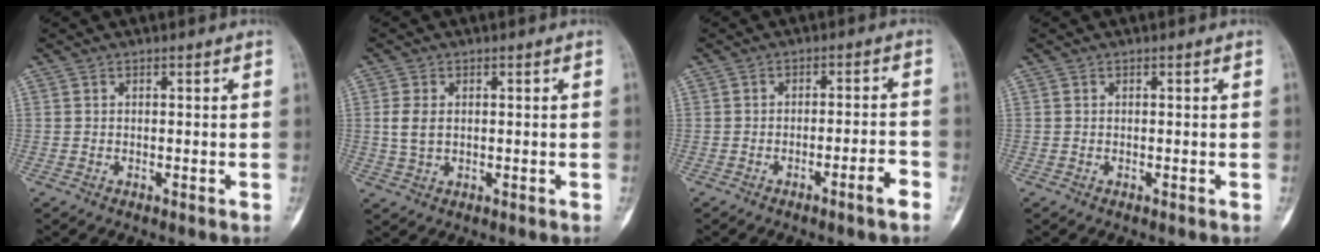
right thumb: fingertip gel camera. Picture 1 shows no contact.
{"total": 3.6, "force": [0.4, 2.3, 2.7], "torque": [-0.059, 0.000, 0.012]}
{"total": 4.5, "force": [-2.6, 0.1, 3.6], "torque": [-0.065, 0.022, -0.040]}
{"total": 0.0}